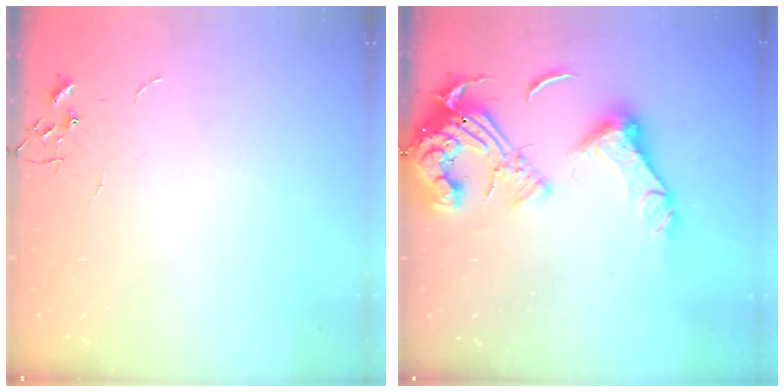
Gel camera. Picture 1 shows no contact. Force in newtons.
{"total": 17.5, "press": 17.4, "slide": 1.9}